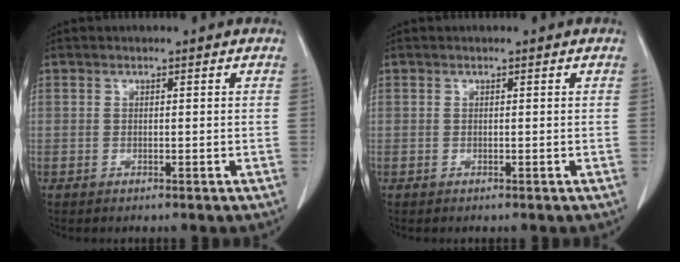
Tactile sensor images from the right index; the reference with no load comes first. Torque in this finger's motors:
{"motor_torque": [0.00, 0.00, 0.00, 0.00]}